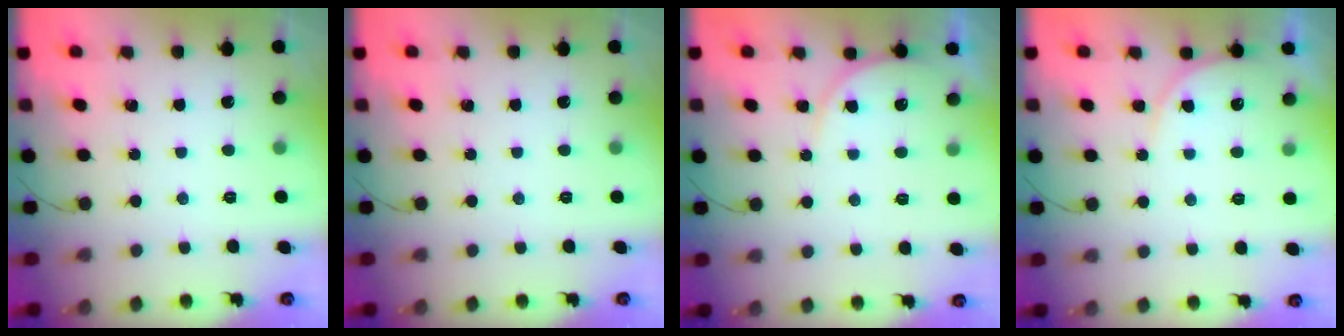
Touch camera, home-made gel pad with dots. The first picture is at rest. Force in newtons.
{"total": 0.0}
{"total": 6.3, "press": 6.3, "slide": 0.4}
{"total": 5.5, "press": 5.5, "slide": 0.4}